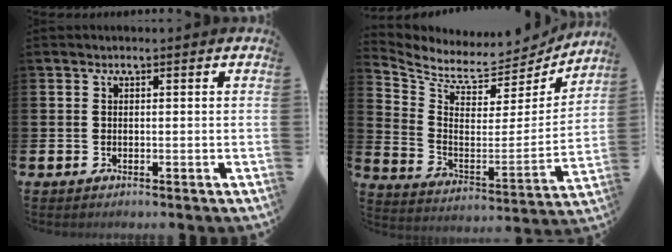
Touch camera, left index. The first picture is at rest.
{"total": 7.6, "force": [7.2, 2.0, 1.2], "torque": [-0.061, -0.069, 0.120]}